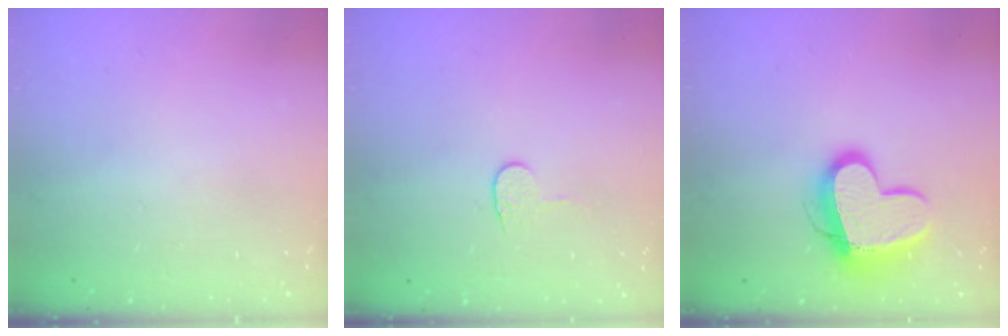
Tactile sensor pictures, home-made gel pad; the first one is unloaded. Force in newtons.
{"total": 4.1, "press": 4.1, "slide": 0.4}
{"total": 13.7, "press": 13.6, "slide": 1.3}